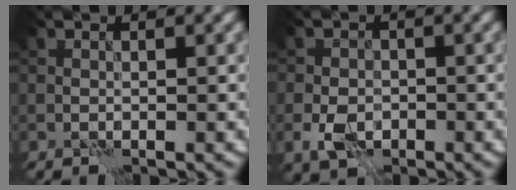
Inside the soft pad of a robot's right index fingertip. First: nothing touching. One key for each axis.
{"total": 3.6, "fx": -1.3, "fy": 2.7, "fz": 2.1, "tx": -0.042, "ty": -0.006, "tz": -0.029}